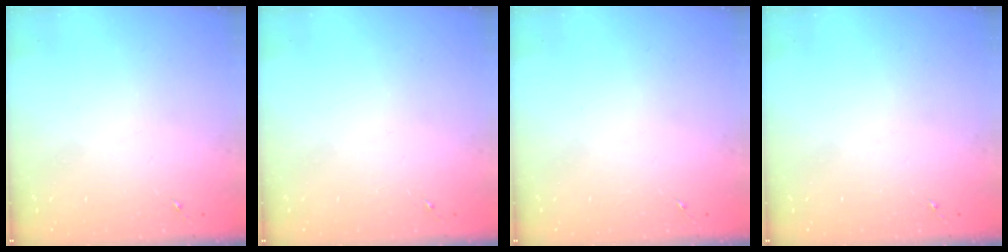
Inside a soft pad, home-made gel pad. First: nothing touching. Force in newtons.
{"total": 0.0}
{"total": 0.0}
{"total": 0.0}